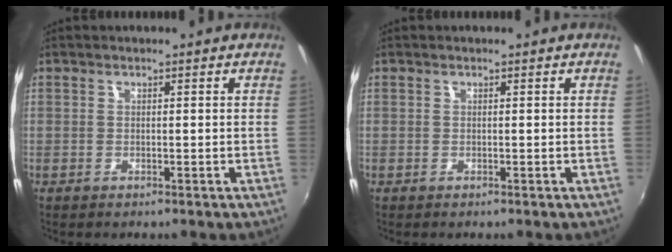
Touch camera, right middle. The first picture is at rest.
{"total": 0.0}